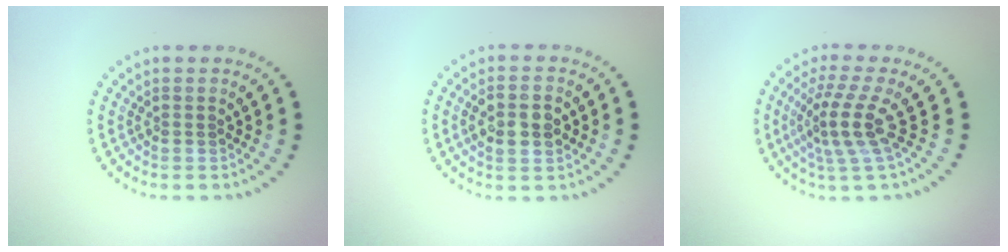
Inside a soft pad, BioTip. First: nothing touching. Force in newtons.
{"total": 2.9, "press": 2.9, "slide": 0.4}
{"total": 3.9, "press": 2.8, "slide": 2.7}